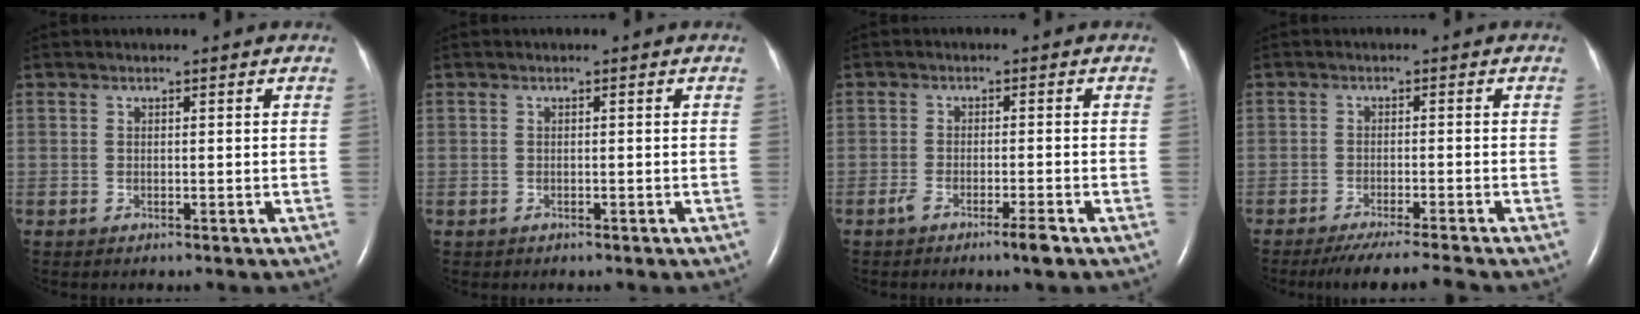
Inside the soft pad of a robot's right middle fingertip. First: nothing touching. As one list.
[{"total": 0.0}, {"total": 3.3, "force": [-2.2, 0.0, 2.4], "torque": [-0.049, -0.005, -0.041]}, {"total": 6.8, "force": [-6.0, -1.6, 2.7], "torque": [-0.033, -0.019, -0.096]}]